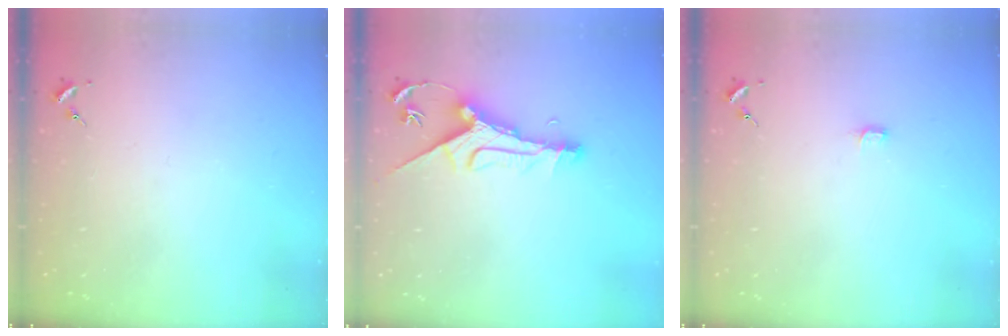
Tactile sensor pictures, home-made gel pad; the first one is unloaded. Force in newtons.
{"total": 12.3, "press": 12.2, "slide": 0.9}
{"total": 2.7, "press": 2.7, "slide": 0.3}